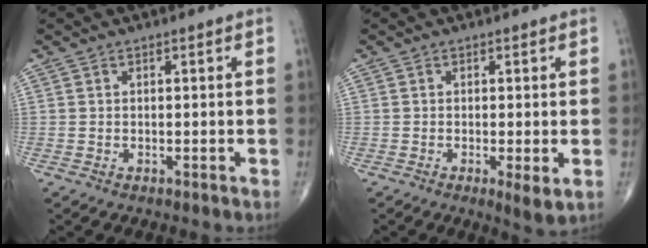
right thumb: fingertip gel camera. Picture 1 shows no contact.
{"total": 3.4, "force": [-0.8, 0.7, 3.2], "torque": [-0.057, -0.013, -0.017]}